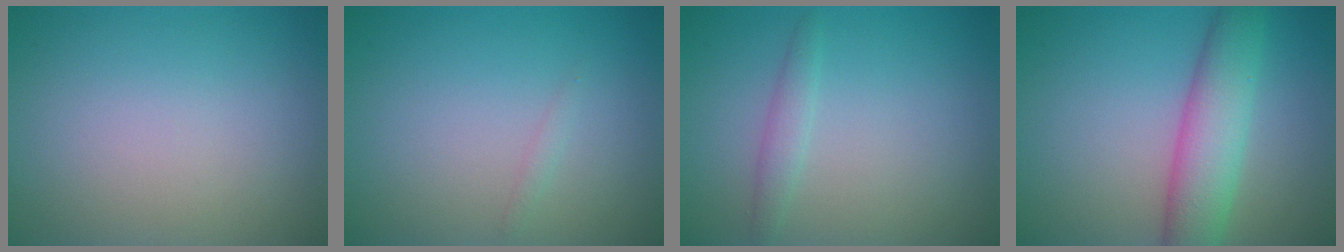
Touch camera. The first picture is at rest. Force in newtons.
{"total": 0.6, "press": 0.6, "slide": 0.0}
{"total": 1.3, "press": 1.3, "slide": 0.0}
{"total": 5.6, "press": 5.6, "slide": 0.2}